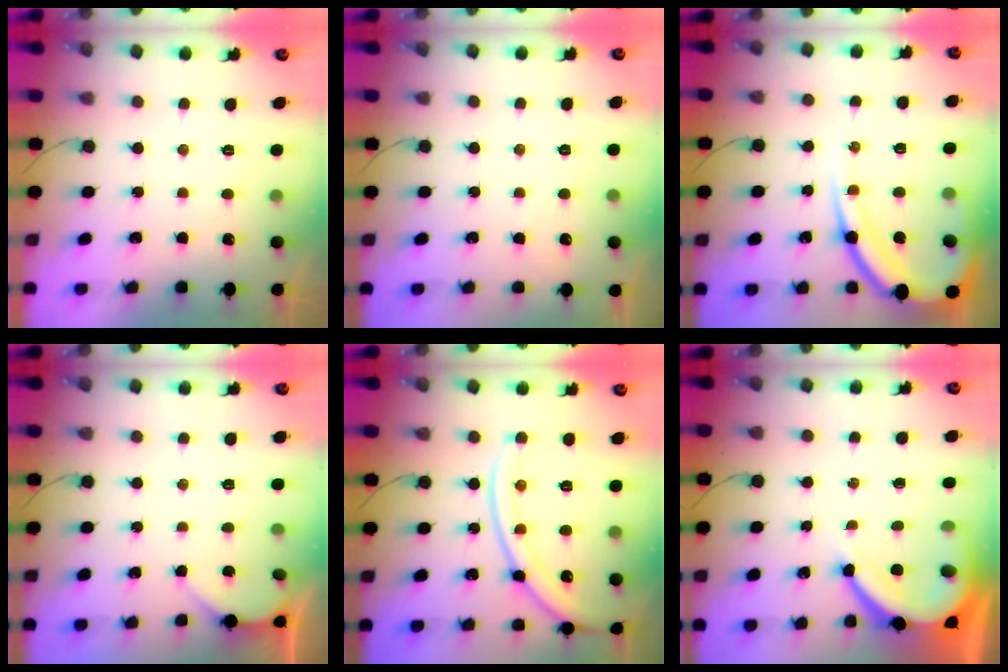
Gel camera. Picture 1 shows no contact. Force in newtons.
{"total": 1.2, "press": 1.2, "slide": 0.3}
{"total": 15.3, "press": 15.2, "slide": 1.5}
{"total": 1.8, "press": 1.8, "slide": 0.2}
{"total": 15.4, "press": 15.3, "slide": 2.1}
{"total": 10.6, "press": 10.5, "slide": 1.3}